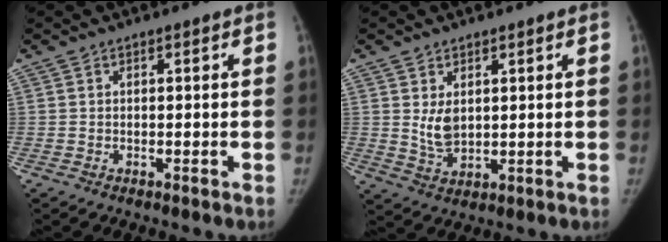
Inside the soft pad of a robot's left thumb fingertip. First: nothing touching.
{"total": 4.7, "force": [1.2, 3.0, 3.3], "torque": [-0.047, -0.017, 0.034]}